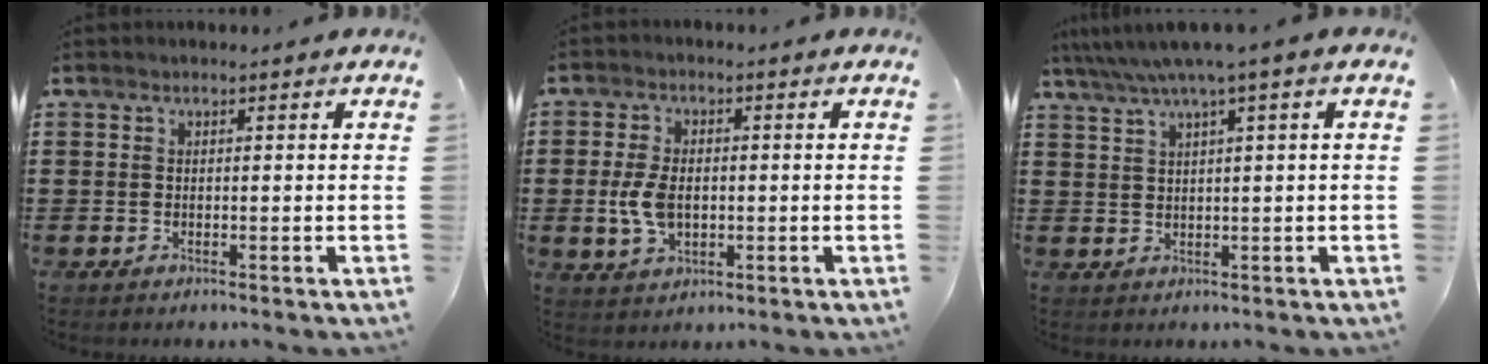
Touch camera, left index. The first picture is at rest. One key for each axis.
{"total": 6.0, "fx": -0.2, "fy": 3.7, "fz": 4.7, "tx": -0.117, "ty": -0.001, "tz": -0.010}
{"total": 3.7, "fx": 1.7, "fy": -0.4, "fz": 3.2, "tx": -0.067, "ty": -0.007, "tz": 0.026}